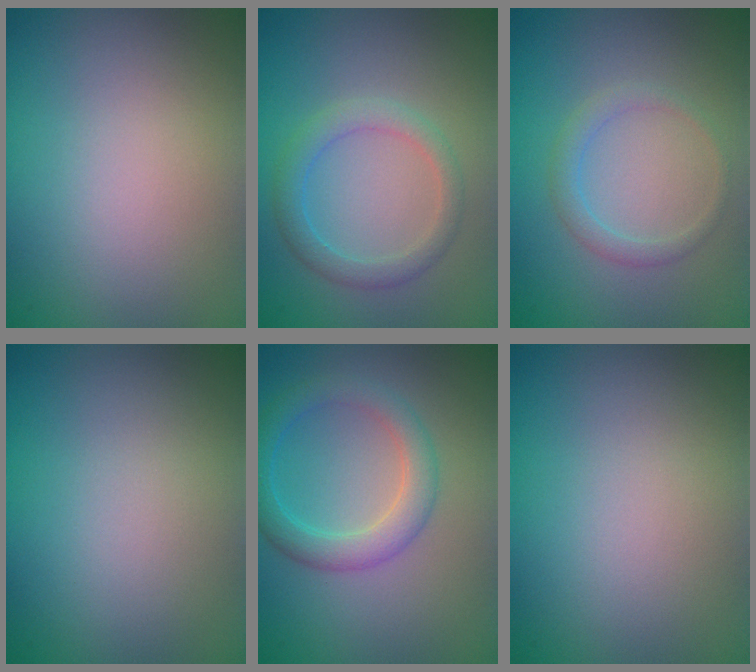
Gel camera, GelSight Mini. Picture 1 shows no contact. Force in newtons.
{"total": 2.5, "press": 2.5, "slide": 0.1}
{"total": 1.6, "press": 1.6, "slide": 0.1}
{"total": 0.0}
{"total": 3.4, "press": 3.4, "slide": 0.1}
{"total": 0.0}